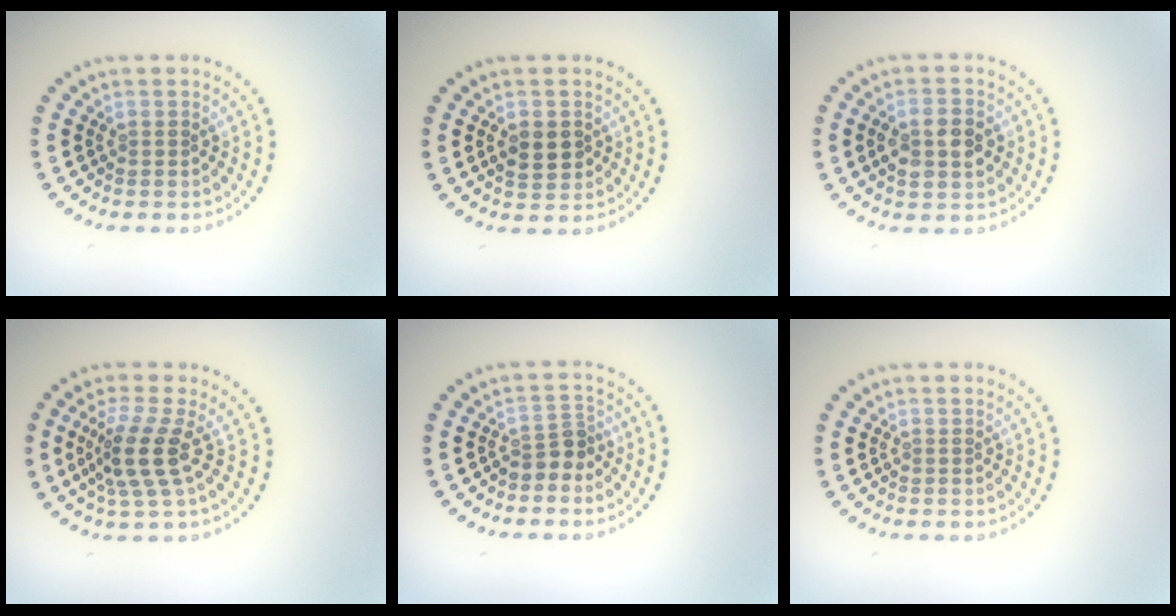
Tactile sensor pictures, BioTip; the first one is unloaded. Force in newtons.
{"total": 2.5, "press": 2.5, "slide": 0.1}
{"total": 3.7, "press": 3.7, "slide": 0.0}
{"total": 3.7, "press": 2.7, "slide": 2.4}
{"total": 2.2, "press": 1.7, "slide": 1.4}
{"total": 0.0}